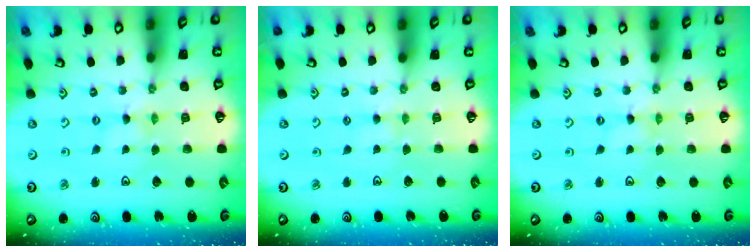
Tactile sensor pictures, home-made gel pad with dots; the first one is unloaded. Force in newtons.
{"total": 2.2, "press": 2.2, "slide": 0.4}
{"total": 0.0}